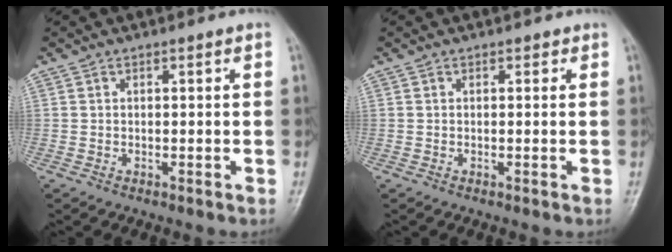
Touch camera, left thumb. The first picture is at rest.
{"total": 0.6, "force": [0.3, 0.5, 0.2], "torque": [0.003, 0.000, 0.000]}